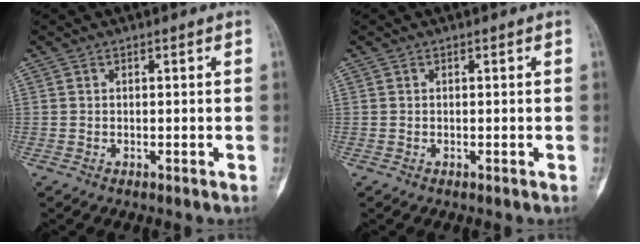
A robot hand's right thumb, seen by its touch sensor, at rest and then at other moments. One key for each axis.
{"total": 0.0}